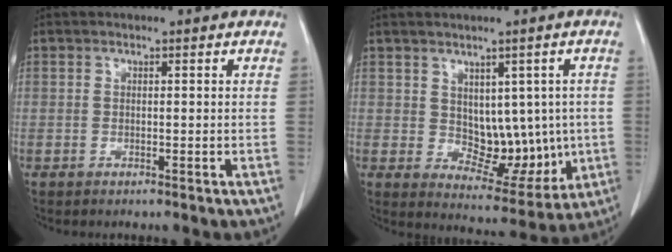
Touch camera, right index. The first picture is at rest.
{"total": 9.4, "force": [0.3, 5.7, 7.4], "torque": [-0.082, 0.005, 0.027]}